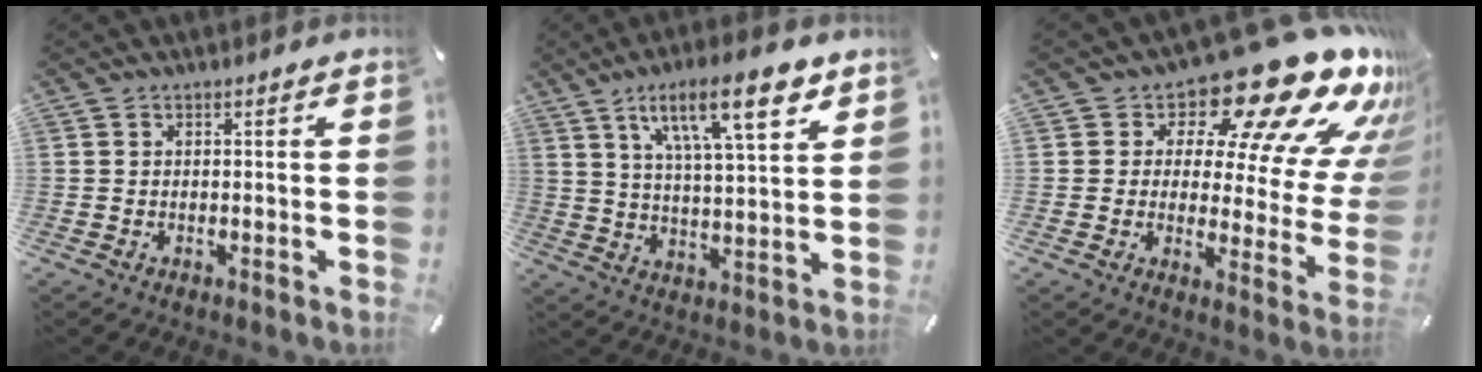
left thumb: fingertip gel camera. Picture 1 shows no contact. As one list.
[{"total": 16.0, "force": [9.3, 4.6, 12.2], "torque": [-0.189, -0.037, 0.146]}, {"total": 21.0, "force": [15.1, 7.9, 12.4], "torque": [-0.168, -0.122, 0.243]}]